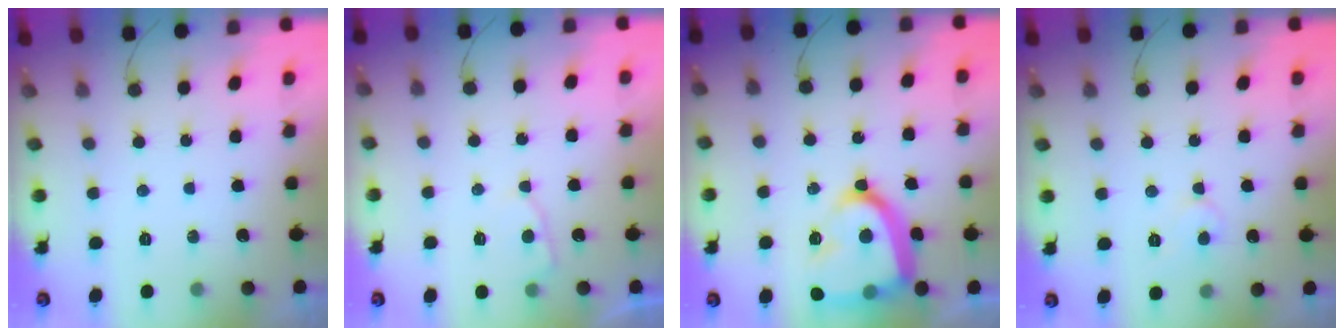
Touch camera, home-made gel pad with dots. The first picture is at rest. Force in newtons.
{"total": 3.4, "press": 3.4, "slide": 0.4}
{"total": 19.6, "press": 19.5, "slide": 1.7}
{"total": 5.1, "press": 5.0, "slide": 0.4}